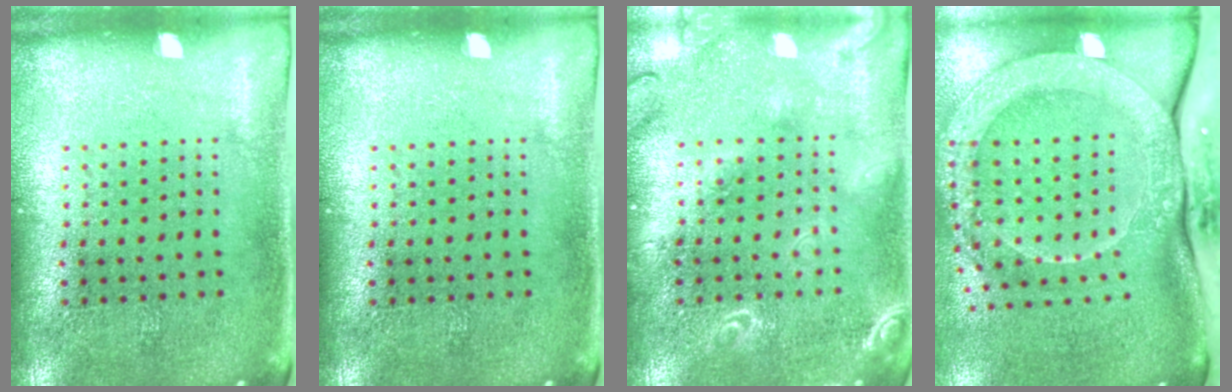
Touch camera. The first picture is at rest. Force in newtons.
{"total": 0.0}
{"total": 1.7, "press": 1.7, "slide": 0.2}
{"total": 3.0, "press": 2.3, "slide": 1.9}